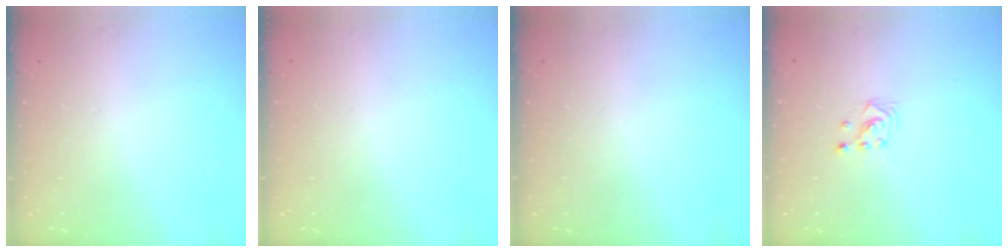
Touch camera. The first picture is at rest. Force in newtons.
{"total": 0.0}
{"total": 0.0}
{"total": 2.2, "press": 2.2, "slide": 0.2}